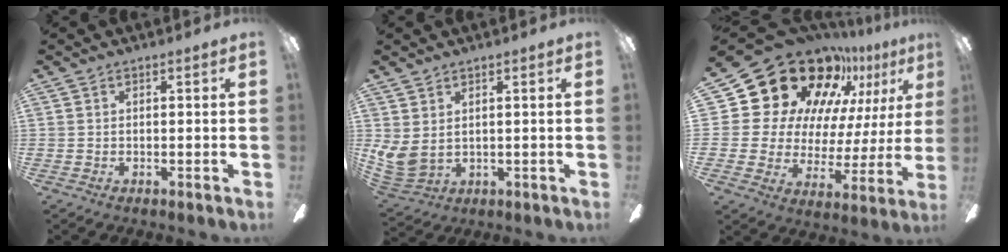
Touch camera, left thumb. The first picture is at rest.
{"total": 5.5, "force": [2.6, 3.6, 3.3], "torque": [-0.086, -0.013, 0.053]}
{"total": 25.6, "force": [18.0, 14.5, 11.0], "torque": [-0.186, -0.133, 0.345]}